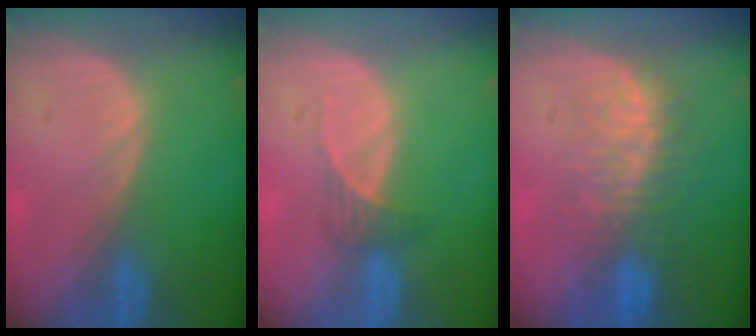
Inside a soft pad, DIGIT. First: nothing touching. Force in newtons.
{"total": 2.1, "press": 1.9, "slide": 0.9}
{"total": 8.1, "press": 7.5, "slide": 2.9}